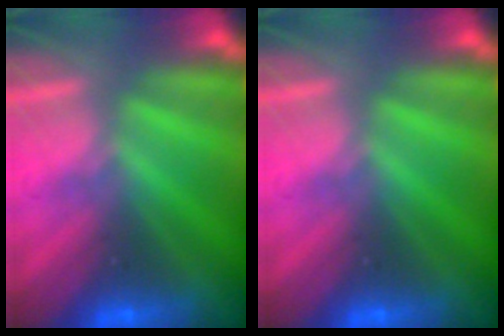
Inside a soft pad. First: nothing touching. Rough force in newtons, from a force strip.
{"total": 0.0}